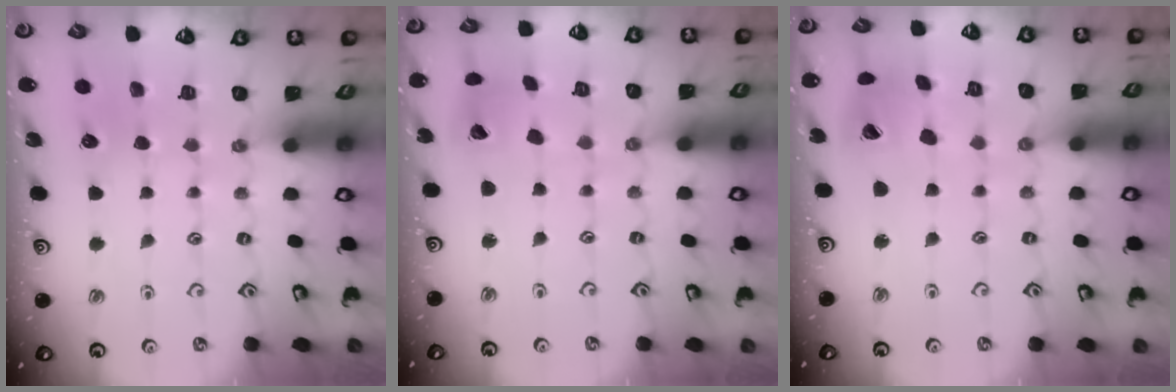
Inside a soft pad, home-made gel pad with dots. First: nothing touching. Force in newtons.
{"total": 6.1, "press": 6.0, "slide": 0.7}
{"total": 10.8, "press": 10.7, "slide": 1.5}